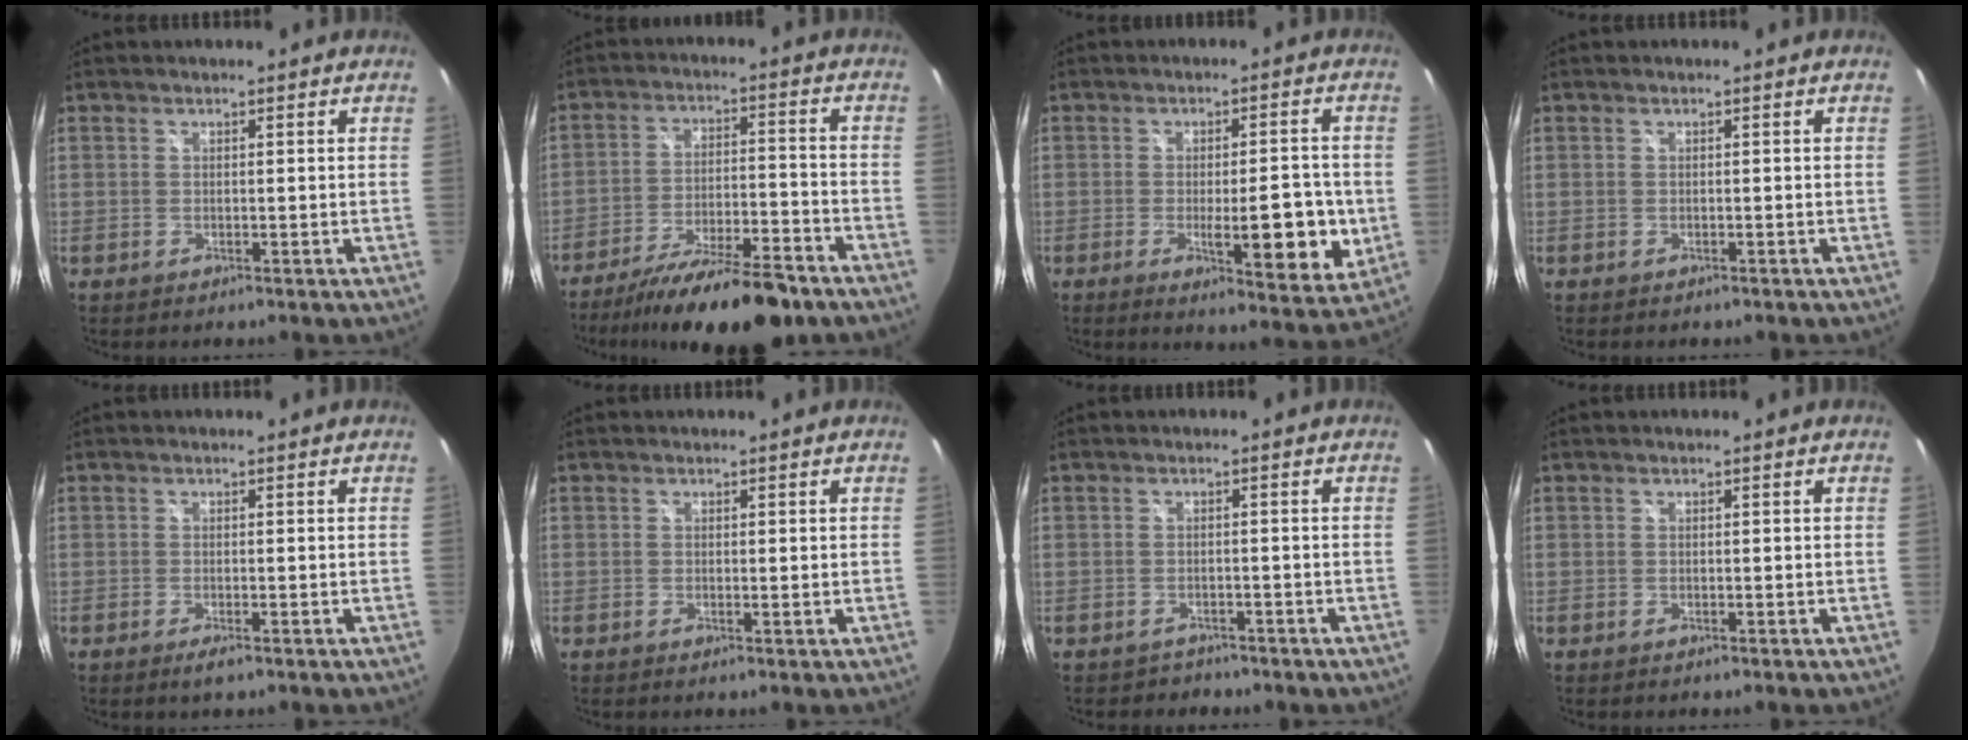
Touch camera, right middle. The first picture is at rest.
{"total": 17.7, "force": [-14.2, 3.7, 9.9], "torque": [-0.182, -0.027, -0.219]}
{"total": 11.2, "force": [-2.2, 2.8, 10.6], "torque": [-0.155, -0.021, -0.028]}
{"total": 0.8, "force": [-0.6, 0.4, 0.1], "torque": [-0.004, -0.001, -0.006]}
{"total": 1.7, "force": [-1.0, 0.3, 1.3], "torque": [-0.024, -0.008, -0.017]}
{"total": 0.5, "force": [0.2, -0.3, 0.4], "torque": [-0.006, -0.002, 0.002]}
{"total": 3.5, "force": [-2.7, 2.1, 0.3], "torque": [-0.009, -0.002, -0.034]}
{"total": 0.0}